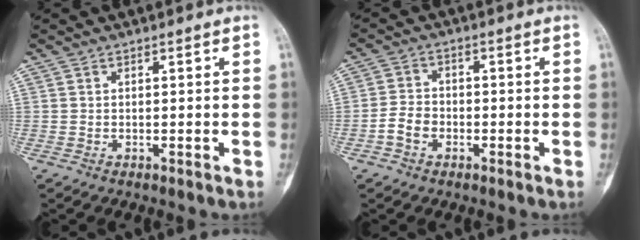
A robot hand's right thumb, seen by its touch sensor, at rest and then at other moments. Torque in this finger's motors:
{"motor_torque": [0.84, 0.45, 0.25, -0.36, 0.09]}